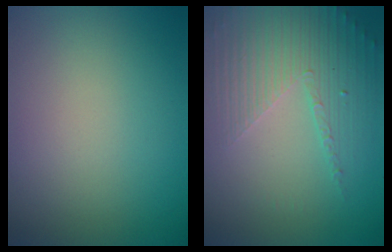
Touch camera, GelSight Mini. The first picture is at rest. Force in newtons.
{"total": 4.8, "press": 3.2, "slide": 3.6}